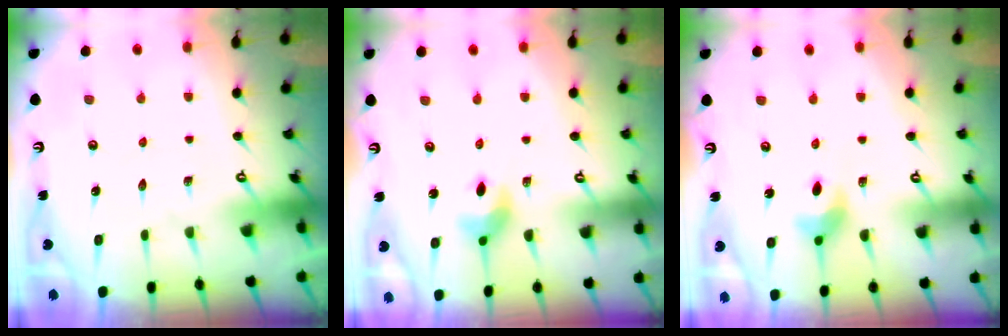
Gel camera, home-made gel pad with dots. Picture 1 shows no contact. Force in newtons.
{"total": 6.4, "press": 6.3, "slide": 0.6}
{"total": 6.0, "press": 6.0, "slide": 0.6}